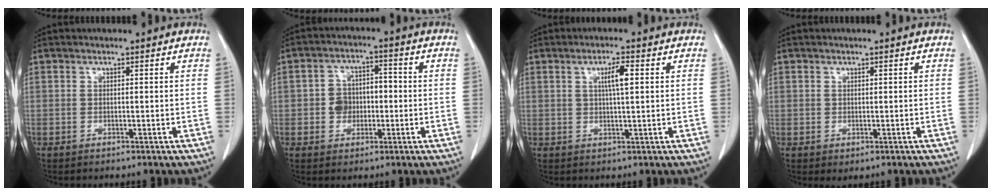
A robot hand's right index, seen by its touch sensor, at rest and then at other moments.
{"total": 5.3, "force": [-0.9, 4.3, 3.0], "torque": [-0.054, 0.023, -0.015]}
{"total": 3.5, "force": [1.0, 0.2, 3.3], "torque": [-0.058, 0.002, 0.016]}
{"total": 0.9, "force": [0.1, 0.9, 0.2], "torque": [0.000, 0.001, 0.003]}